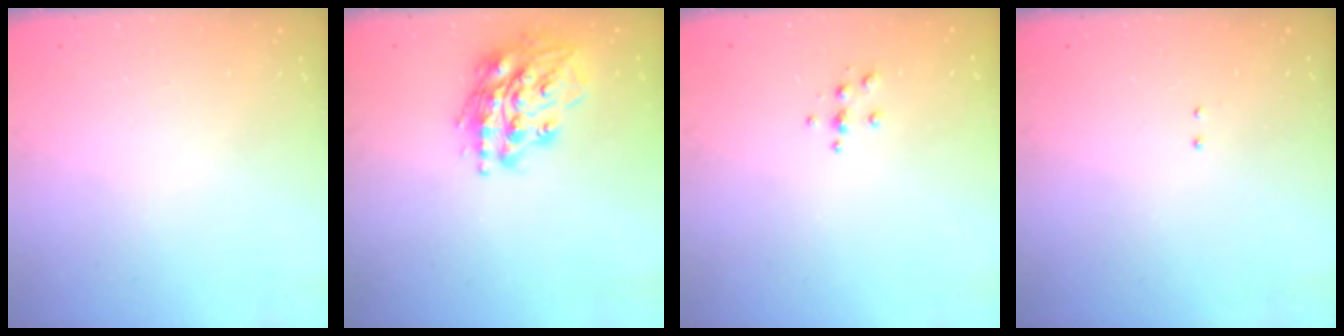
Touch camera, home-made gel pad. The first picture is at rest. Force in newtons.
{"total": 17.6, "press": 17.4, "slide": 2.6}
{"total": 3.8, "press": 3.8, "slide": 0.4}
{"total": 2.1, "press": 2.0, "slide": 0.6}